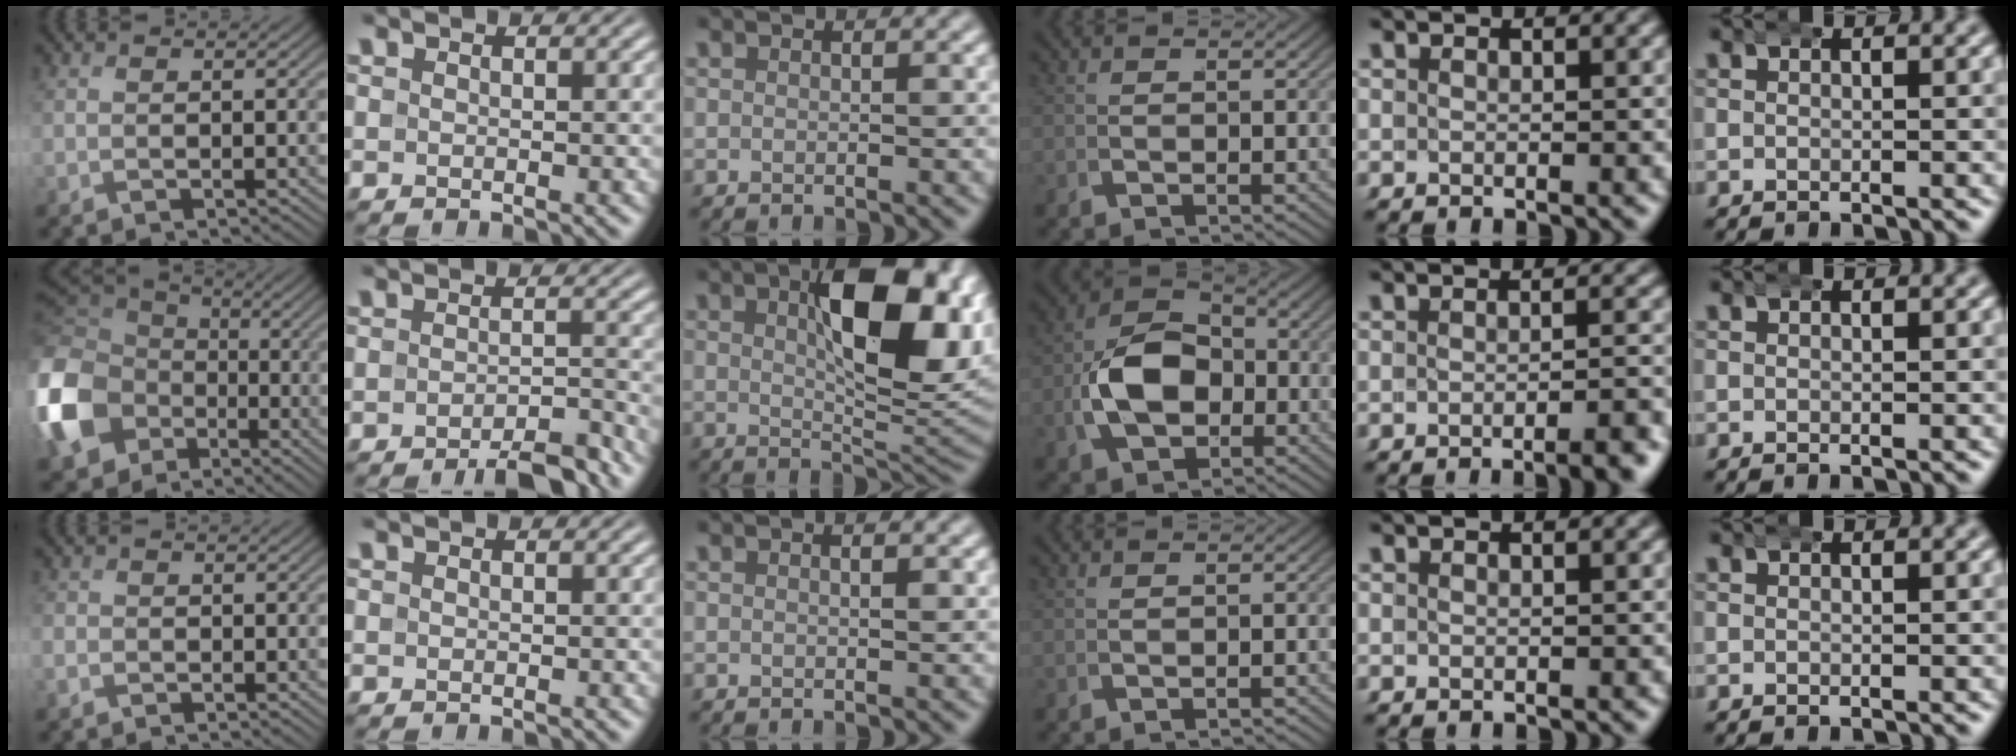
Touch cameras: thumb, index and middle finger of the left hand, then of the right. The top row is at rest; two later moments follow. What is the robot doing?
{"motion": "wrap", "object": "bandana"}